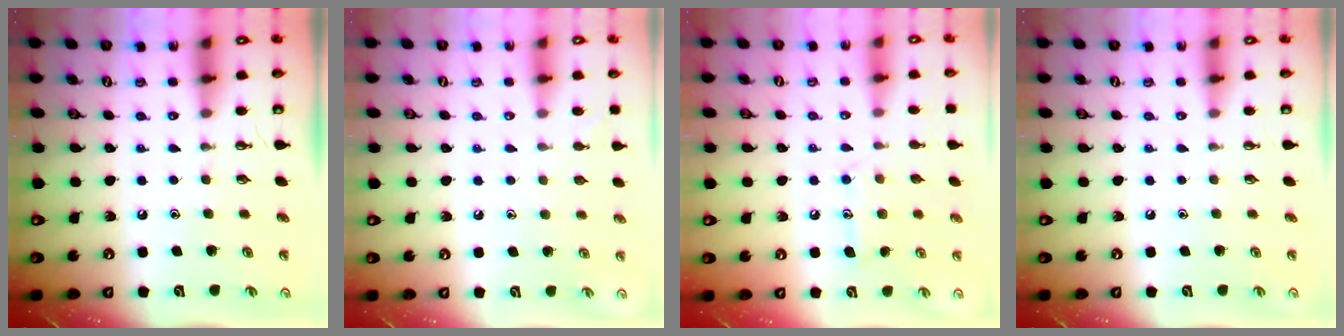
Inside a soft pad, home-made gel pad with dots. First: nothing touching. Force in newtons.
{"total": 4.3, "press": 4.3, "slide": 0.5}
{"total": 10.3, "press": 10.3, "slide": 0.7}
{"total": 0.0}